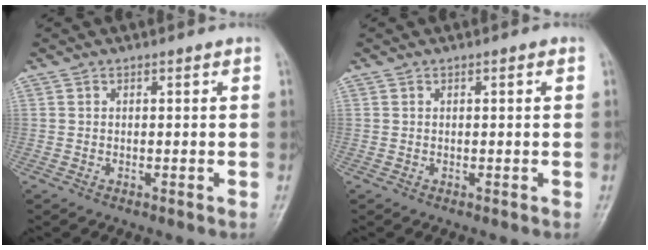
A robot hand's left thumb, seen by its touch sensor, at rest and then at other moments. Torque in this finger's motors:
{"motor_torque": [0.04, -0.05, 0.01, -0.23, 0.00]}